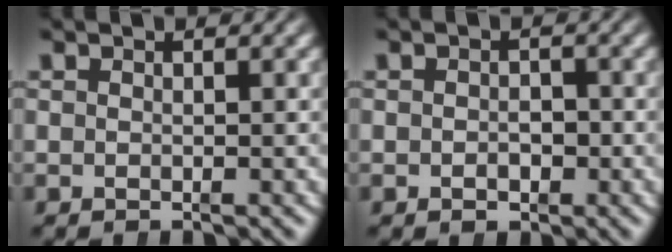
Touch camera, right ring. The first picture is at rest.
{"total": 1.2, "force": [-0.7, 0.5, 0.8], "torque": [-0.005, -0.007, -0.008]}